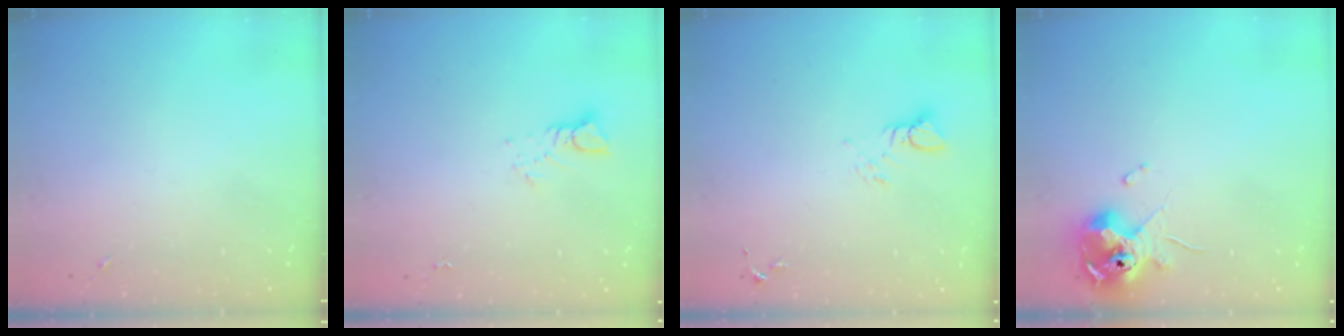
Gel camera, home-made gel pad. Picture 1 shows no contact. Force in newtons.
{"total": 3.8, "press": 3.8, "slide": 0.2}
{"total": 3.9, "press": 3.9, "slide": 0.4}
{"total": 10.8, "press": 10.7, "slide": 1.7}